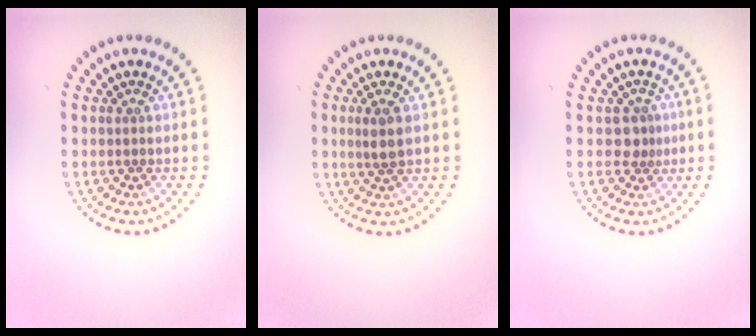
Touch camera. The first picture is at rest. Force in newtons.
{"total": 2.0, "press": 1.9, "slide": 0.8}
{"total": 2.0, "press": 1.6, "slide": 1.2}